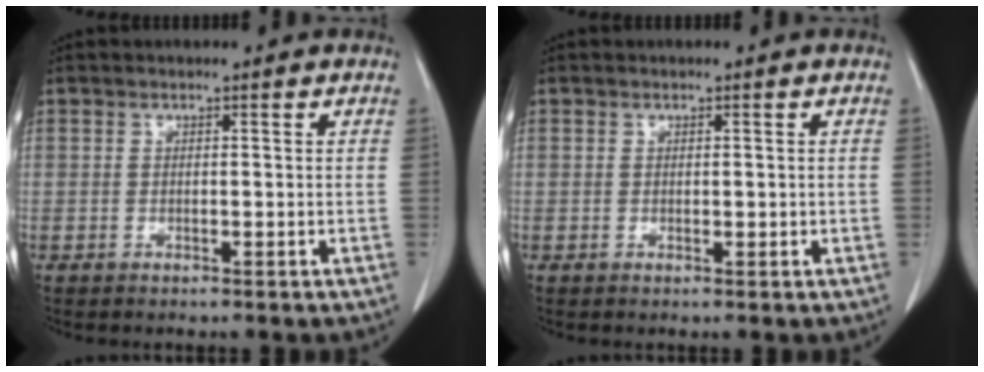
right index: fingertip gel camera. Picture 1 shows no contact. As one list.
[{"total": 0.5, "force": [0.2, 0.4, 0.3], "torque": [-0.002, 0.001, 0.008]}]